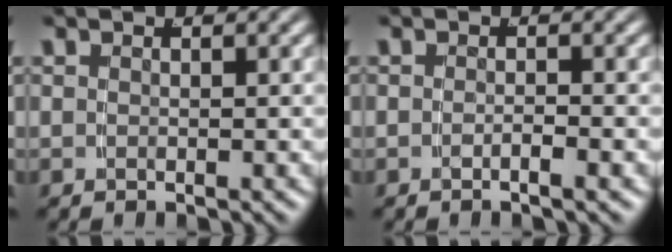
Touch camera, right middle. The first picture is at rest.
{"total": 1.0, "force": [-0.8, -0.5, 0.4], "torque": [-0.006, 0.000, -0.015]}